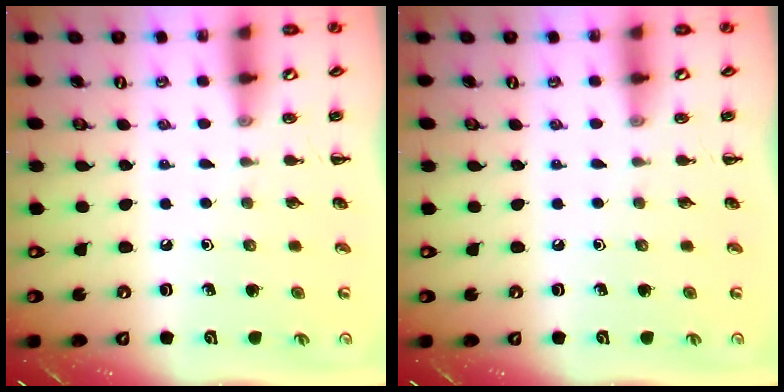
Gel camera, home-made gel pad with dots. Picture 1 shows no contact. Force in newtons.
{"total": 0.0}